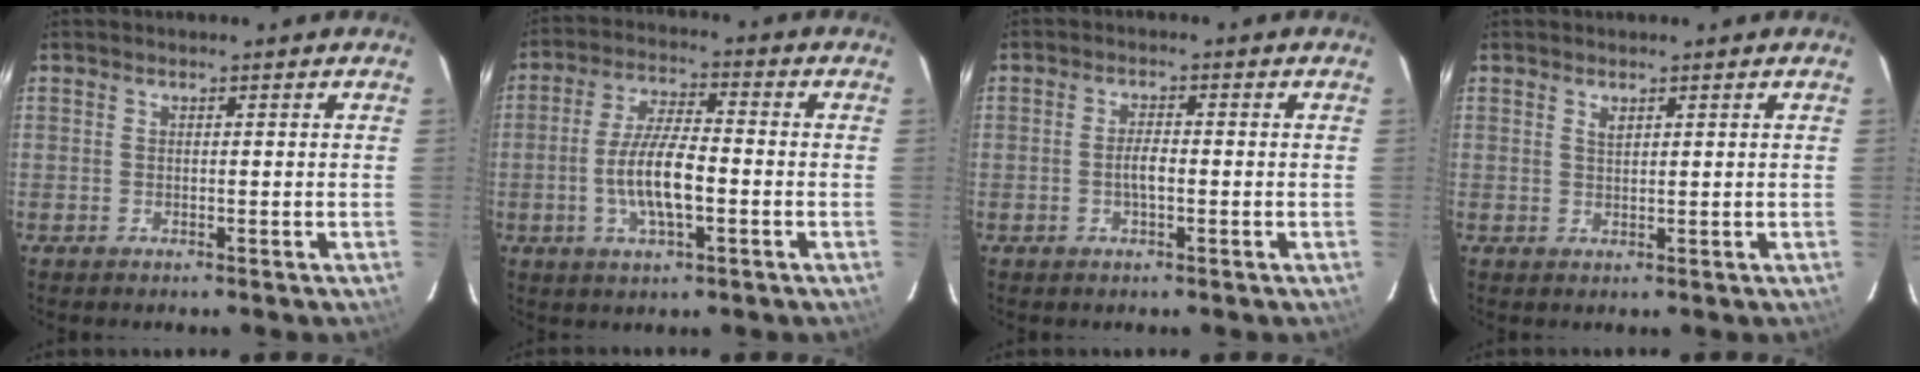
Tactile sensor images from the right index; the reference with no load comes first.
{"total": 9.3, "force": [-2.3, 2.8, 8.6], "torque": [-0.173, 0.000, -0.043]}
{"total": 0.9, "force": [-0.2, 0.4, 0.8], "torque": [-0.014, 0.000, -0.005]}
{"total": 1.2, "force": [0.7, 0.5, 0.8], "torque": [-0.013, 0.002, 0.014]}